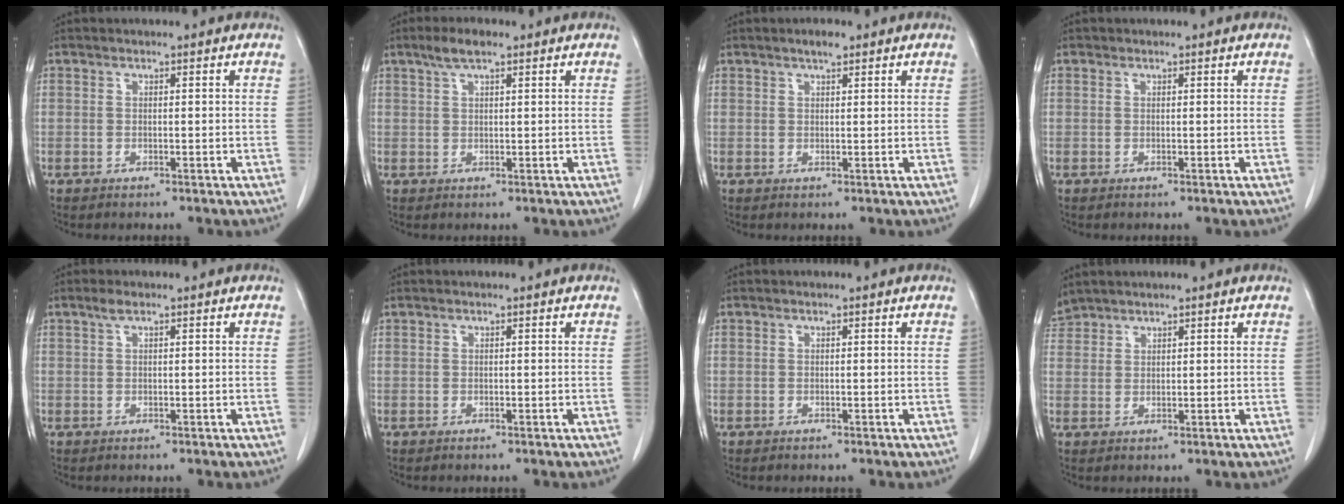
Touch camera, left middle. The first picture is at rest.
{"total": 3.4, "force": [2.3, 0.9, 2.3], "torque": [-0.049, 0.009, 0.044]}
{"total": 1.7, "force": [1.3, 0.4, 1.1], "torque": [-0.023, 0.002, 0.022]}
{"total": 0.0}
{"total": 1.2, "force": [0.8, 0.3, 0.8], "torque": [-0.017, 0.008, 0.016]}
{"total": 0.0}
{"total": 0.0}
{"total": 3.1, "force": [3.0, 0.8, -0.1], "torque": [-0.004, 0.015, 0.061]}